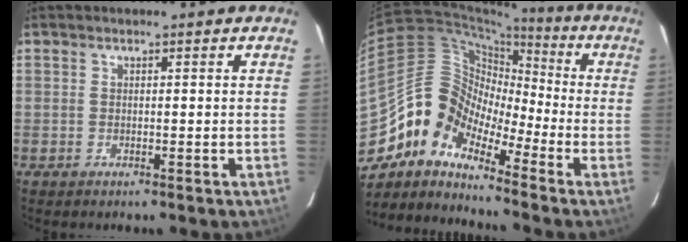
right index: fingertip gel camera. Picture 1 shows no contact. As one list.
[{"total": 10.2, "force": [-7.0, 6.4, 3.8], "torque": [-0.067, 0.031, -0.167]}]